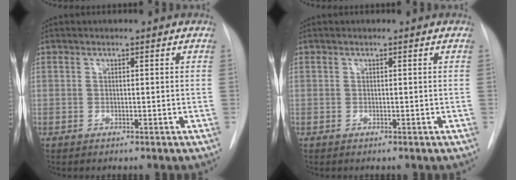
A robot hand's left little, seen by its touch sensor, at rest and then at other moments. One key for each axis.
{"total": 0.0}